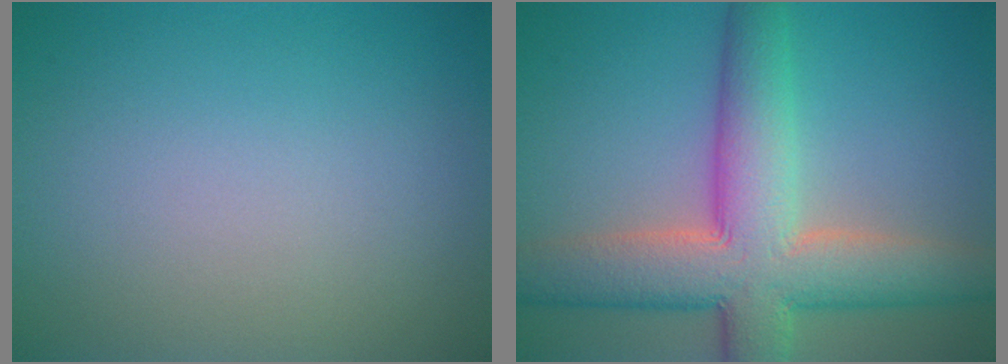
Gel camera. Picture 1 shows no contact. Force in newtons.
{"total": 9.9, "press": 9.9, "slide": 0.5}